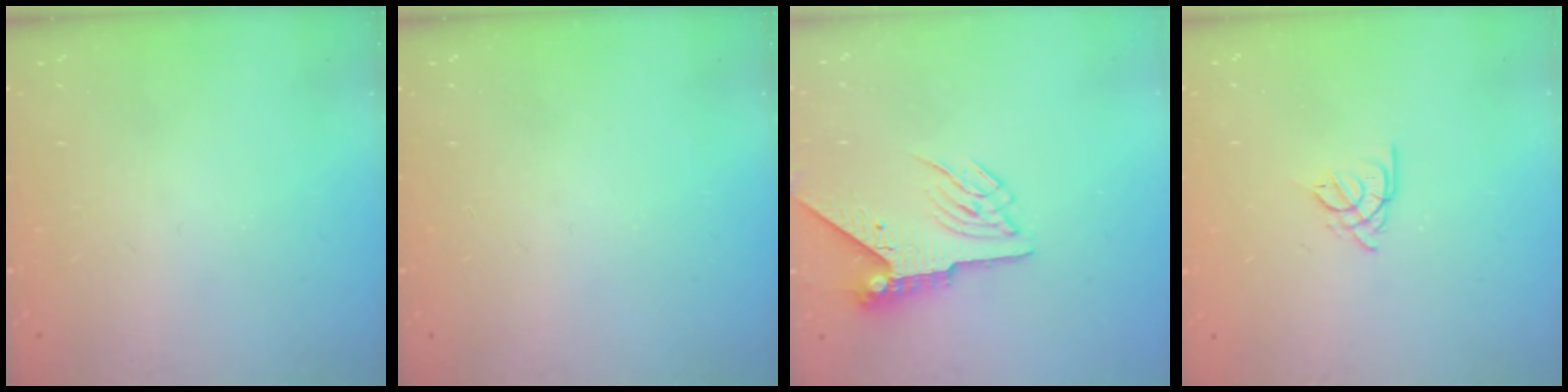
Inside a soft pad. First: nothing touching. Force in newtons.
{"total": 0.0}
{"total": 5.9, "press": 5.8, "slide": 0.7}
{"total": 2.7, "press": 2.6, "slide": 0.5}